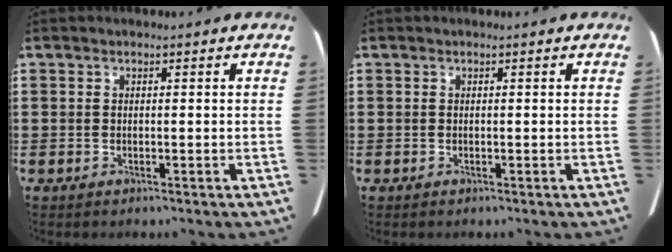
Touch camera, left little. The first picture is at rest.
{"total": 0.0}